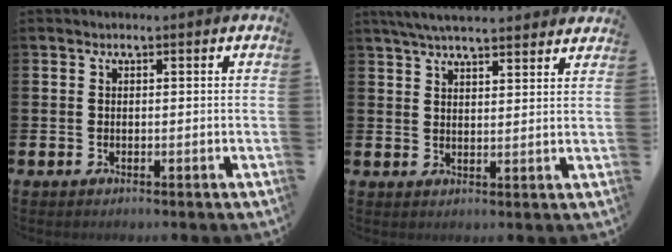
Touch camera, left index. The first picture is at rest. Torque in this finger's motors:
{"motor_torque": [1.04, -1.09, 0.31, 0.21]}